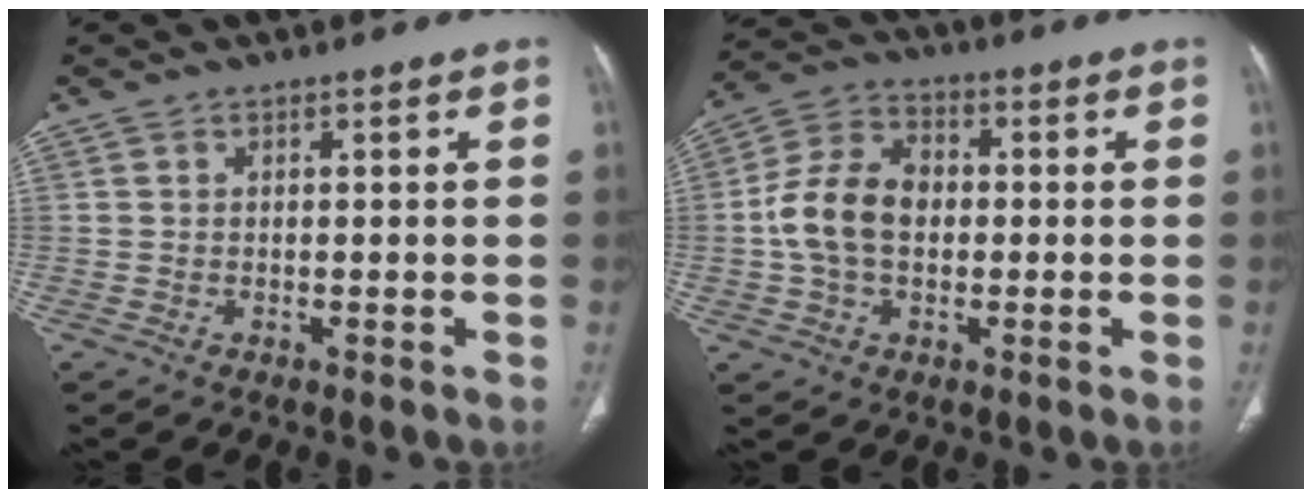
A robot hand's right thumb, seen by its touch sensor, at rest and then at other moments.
{"total": 11.5, "force": [-0.3, 8.1, 8.2], "torque": [-0.151, 0.028, -0.012]}